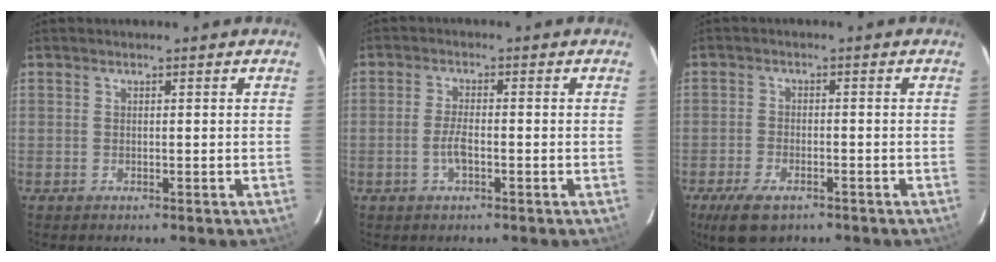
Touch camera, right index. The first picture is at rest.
{"total": 3.5, "force": [-1.2, 1.2, 3.1], "torque": [-0.065, 0.001, -0.023]}
{"total": 7.4, "force": [-4.9, 3.4, 4.3], "torque": [-0.111, -0.016, -0.085]}